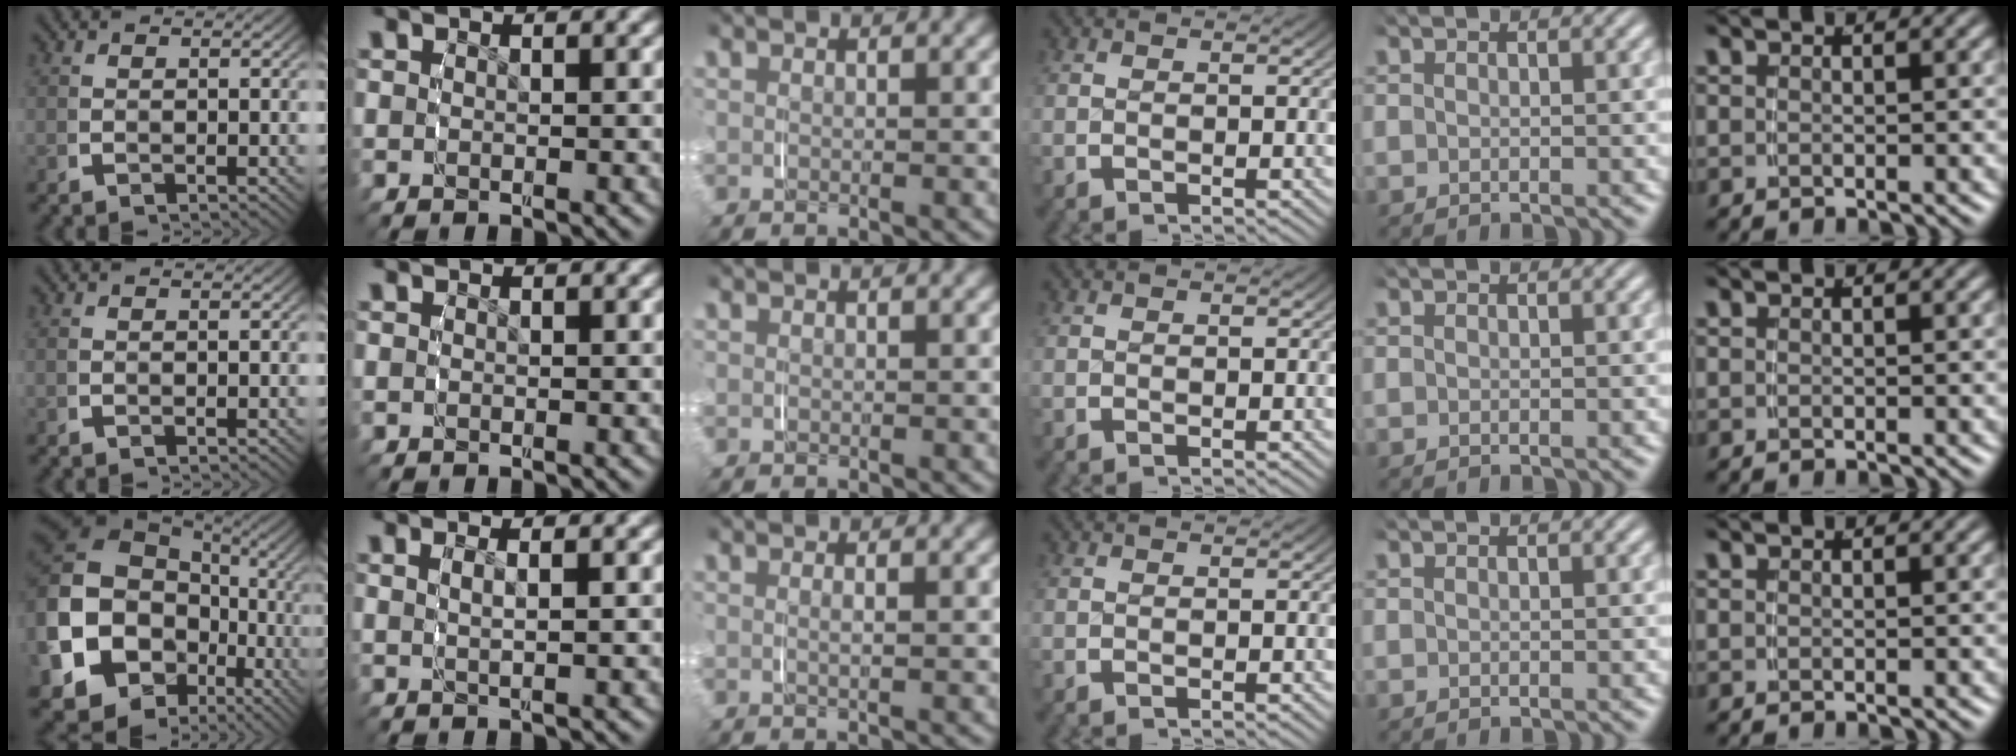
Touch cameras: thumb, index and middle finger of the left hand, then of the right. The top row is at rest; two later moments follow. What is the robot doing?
{"motion": "grasp_and_lifting", "object": "napkin"}